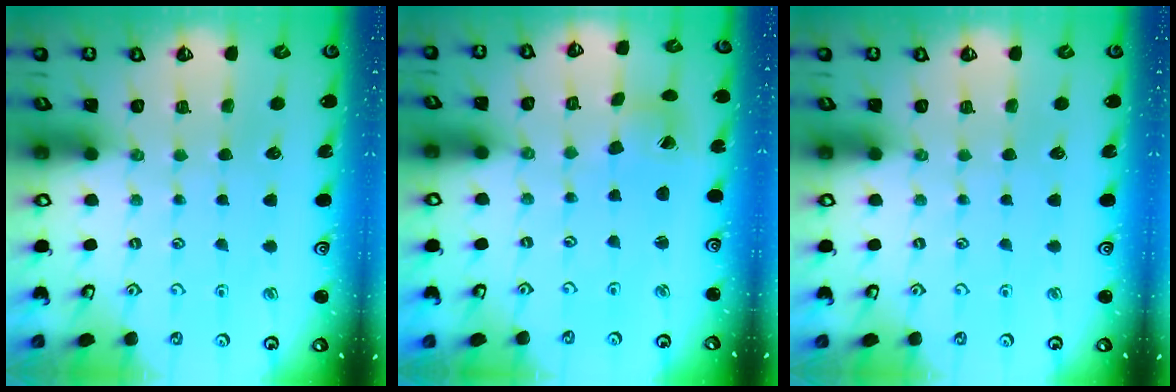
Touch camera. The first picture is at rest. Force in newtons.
{"total": 2.5, "press": 2.5, "slide": 0.3}
{"total": 0.0}